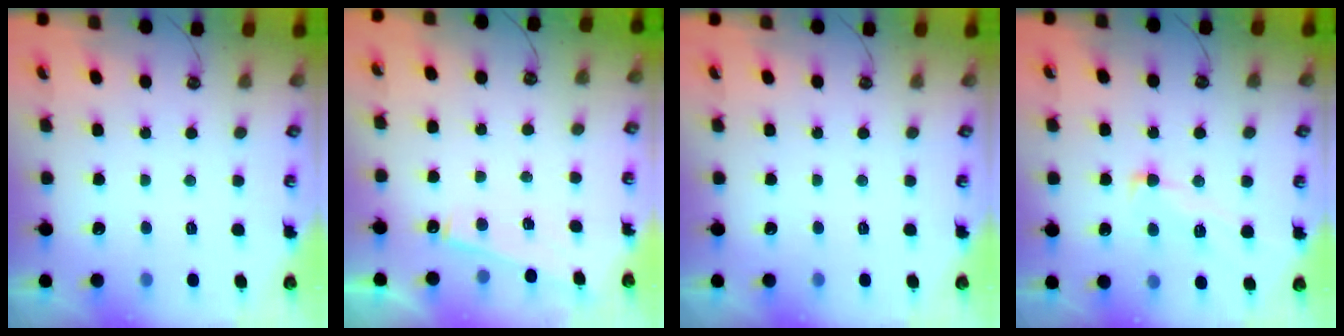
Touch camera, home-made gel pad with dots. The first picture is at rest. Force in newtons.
{"total": 6.8, "press": 6.8, "slide": 0.4}
{"total": 0.0}
{"total": 4.0, "press": 3.9, "slide": 0.6}